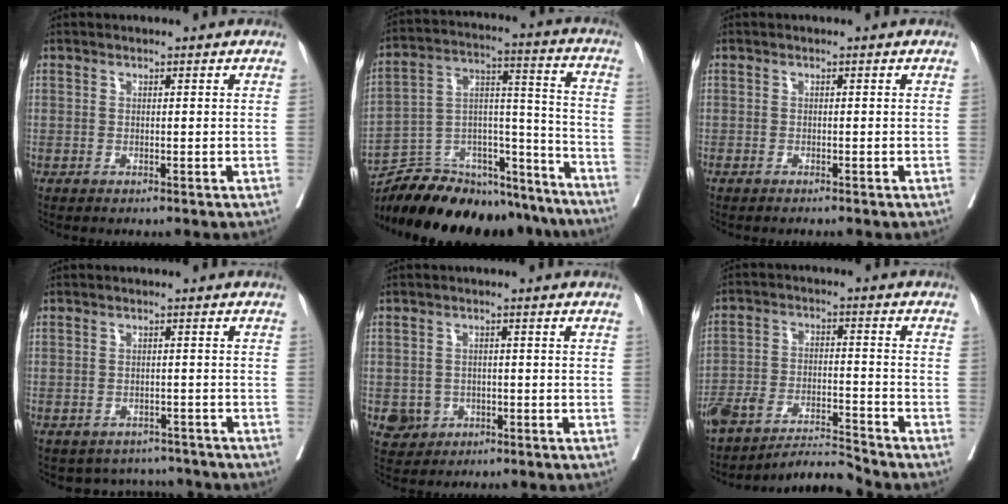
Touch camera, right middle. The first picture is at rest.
{"total": 29.2, "force": [-25.9, 8.1, 10.7], "torque": [-0.170, 0.003, -0.391]}
{"total": 1.3, "force": [-1.2, 0.1, 0.5], "torque": [-0.009, -0.001, -0.018]}
{"total": 5.9, "force": [-5.4, 2.4, -0.4], "torque": [0.016, 0.022, -0.063]}
{"total": 4.0, "force": [-1.5, 3.6, 0.7], "torque": [-0.002, 0.008, -0.020]}
{"total": 9.3, "force": [-9.0, -1.0, 2.0], "torque": [-0.036, 0.015, -0.163]}